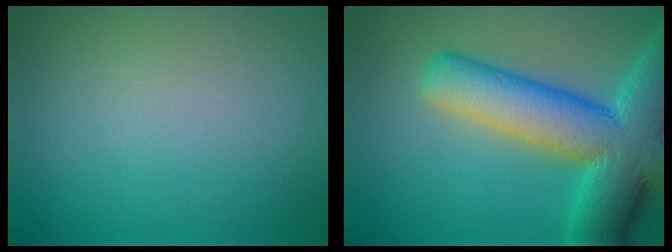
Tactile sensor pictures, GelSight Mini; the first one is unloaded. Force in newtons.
{"total": 12.5, "press": 12.5, "slide": 0.7}